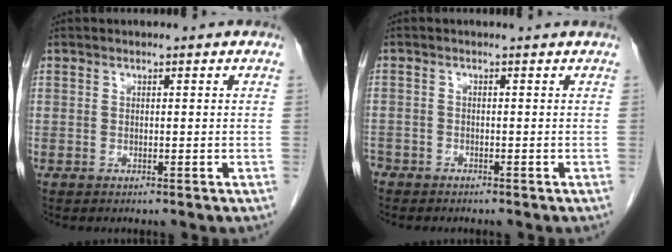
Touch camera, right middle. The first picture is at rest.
{"total": 2.9, "force": [-2.2, 1.6, 1.1], "torque": [-0.020, 0.002, -0.030]}